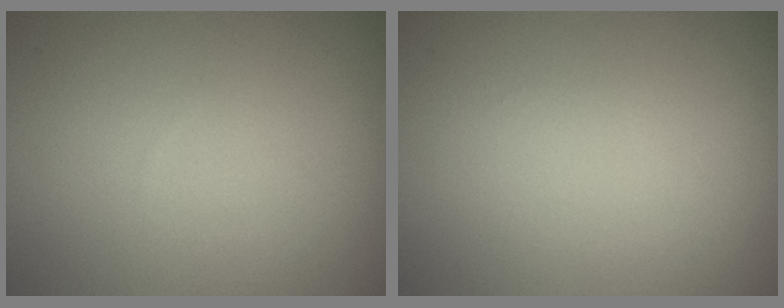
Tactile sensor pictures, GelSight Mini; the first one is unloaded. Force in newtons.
{"total": 0.0}